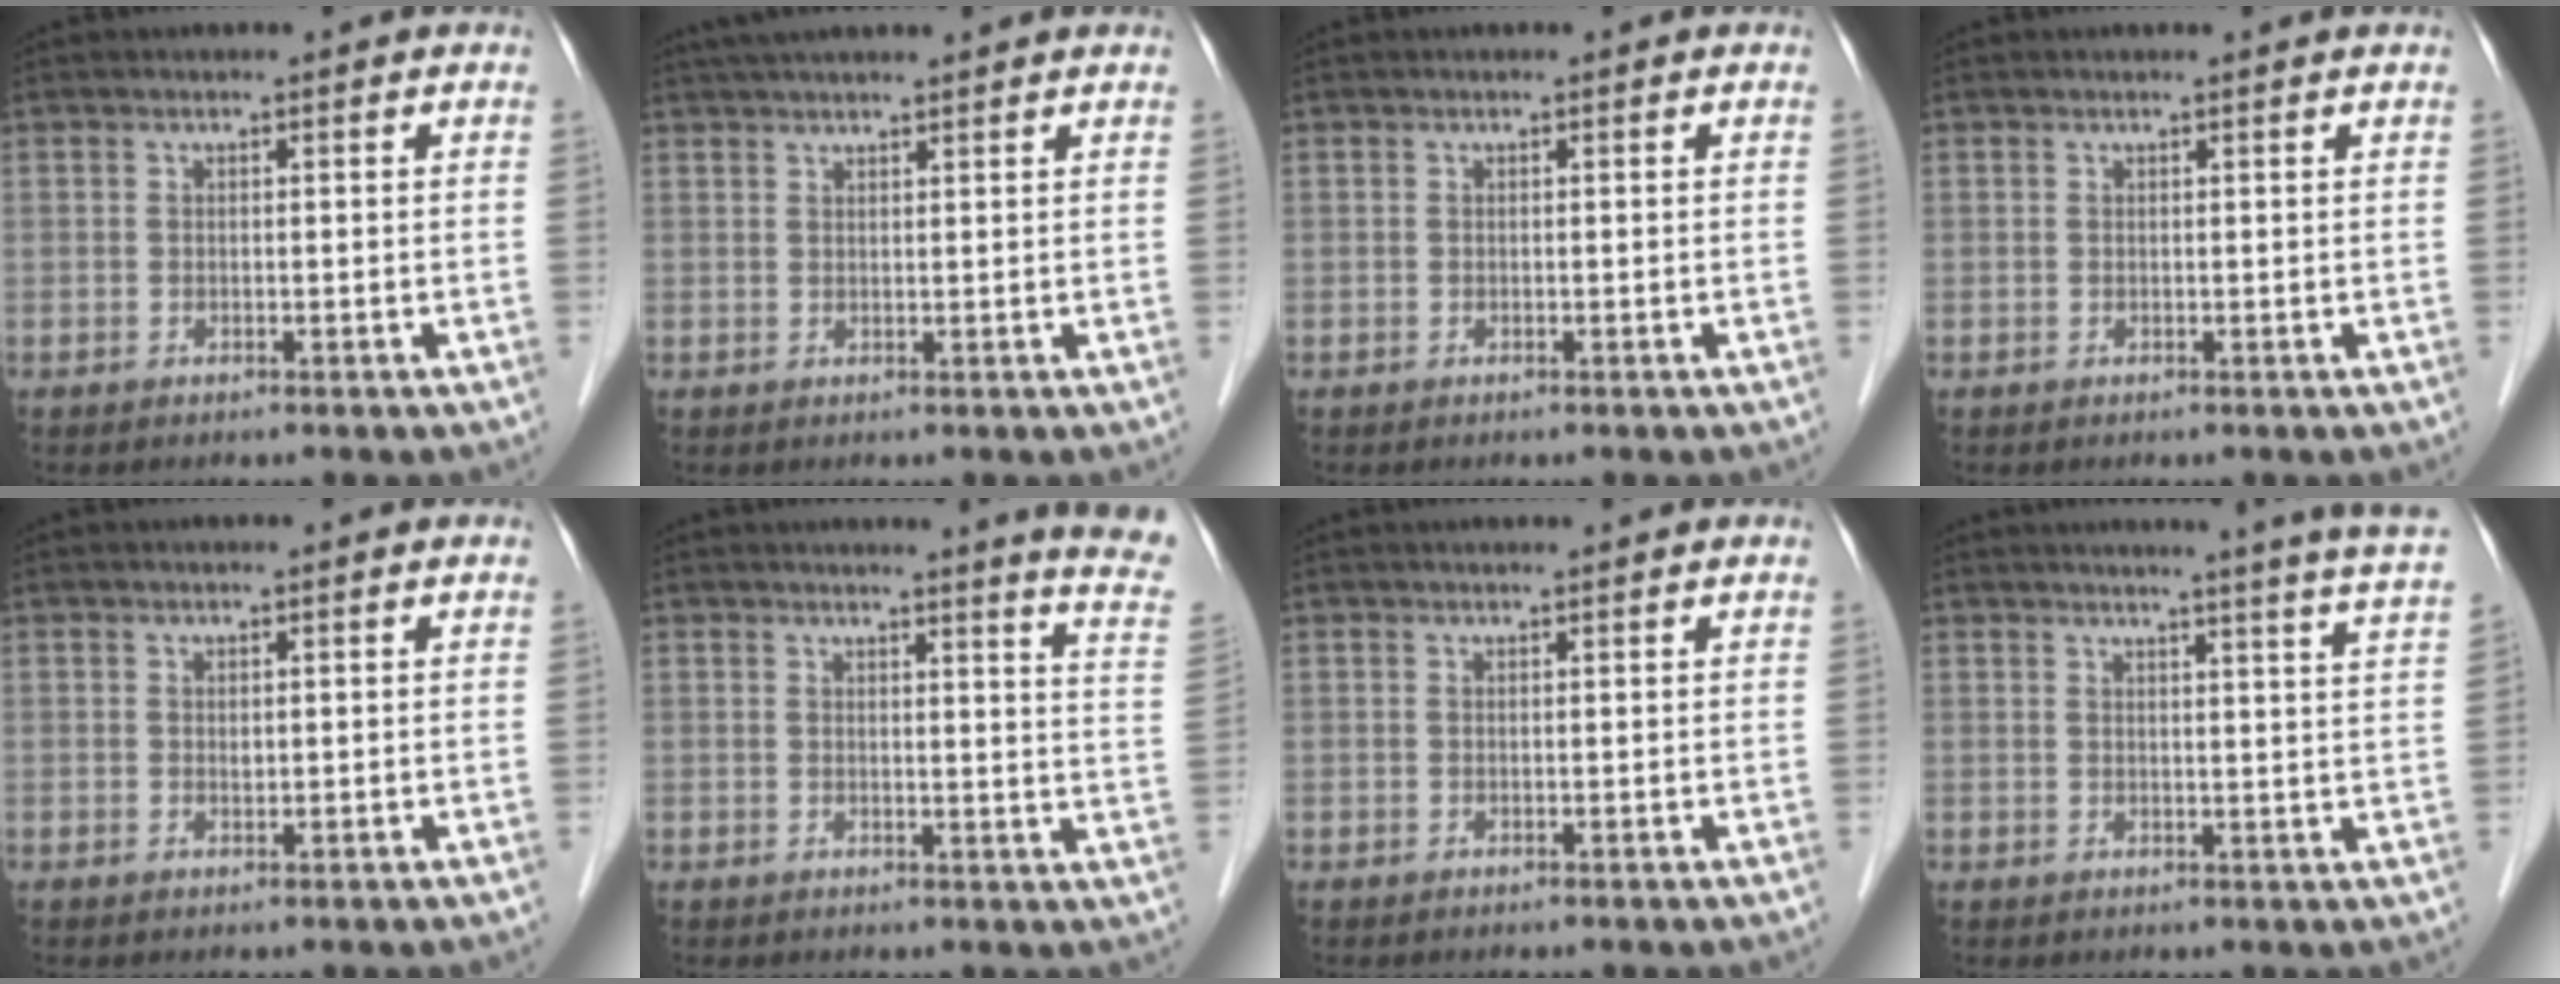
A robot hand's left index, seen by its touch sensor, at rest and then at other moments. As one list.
[{"total": 8.5, "force": [7.5, 0.2, 4.1], "torque": [-0.063, 0.041, 0.105]}, {"total": 0.0}, {"total": 0.9, "force": [0.8, -0.1, 0.3], "torque": [-0.011, 0.000, 0.016]}, {"total": 0.5, "force": [0.2, 0.3, 0.4], "torque": [-0.006, -0.002, 0.005]}, {"total": 10.1, "force": [9.2, -1.0, 4.0], "torque": [-0.033, -0.076, 0.075]}, {"total": 1.5, "force": [1.4, -0.3, 0.5], "torque": [-0.006, 0.011, 0.025]}, {"total": 12.4, "force": [11.1, -2.0, 5.3], "torque": [-0.072, -0.052, 0.109]}]